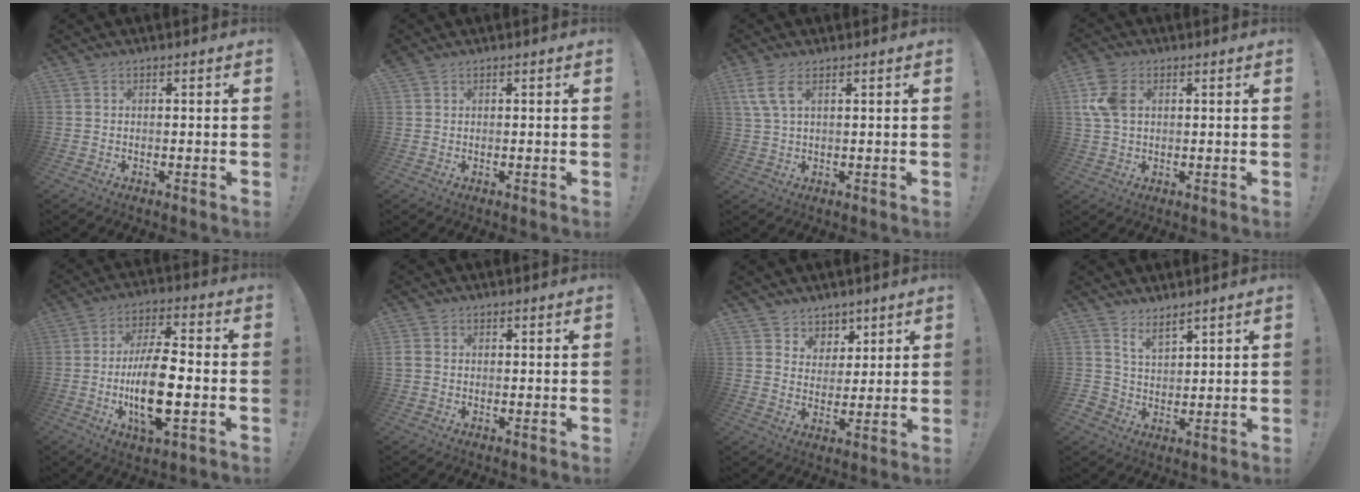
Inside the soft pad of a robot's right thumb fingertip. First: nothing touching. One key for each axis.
{"total": 1.0, "fx": 0.8, "fy": 0.5, "fz": 0.3, "tx": 0.000, "ty": -0.002, "tz": 0.014}
{"total": 5.7, "fx": 2.8, "fy": 2.1, "fz": 4.5, "tx": -0.090, "ty": 0.000, "tz": 0.054}
{"total": 8.3, "fx": 2.4, "fy": 5.8, "fz": 5.4, "tx": -0.122, "ty": 0.008, "tz": 0.048}
{"total": 15.7, "fx": -3.0, "fy": 5.8, "fz": 14.2, "tx": -0.265, "ty": -0.002, "tz": -0.053}
{"total": 2.9, "fx": 1.0, "fy": 2.4, "fz": 1.2, "tx": -0.024, "ty": 0.002, "tz": 0.021}
{"total": 6.7, "fx": 4.5, "fy": 4.9, "fz": -0.3, "tx": 0.004, "ty": -0.044, "tz": 0.089}
{"total": 6.1, "fx": 5.0, "fy": 3.1, "fz": 1.6, "tx": -0.036, "ty": -0.028, "tz": 0.096}